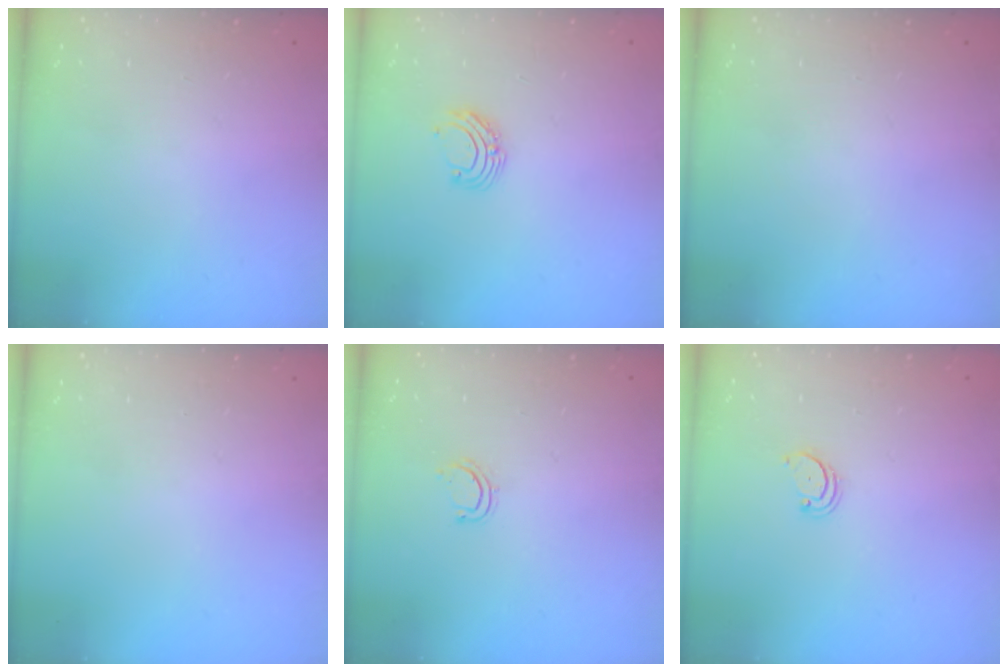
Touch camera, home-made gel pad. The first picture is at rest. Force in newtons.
{"total": 7.3, "press": 7.3, "slide": 0.9}
{"total": 0.0}
{"total": 0.0}
{"total": 4.3, "press": 4.2, "slide": 1.0}
{"total": 2.4, "press": 2.3, "slide": 0.5}